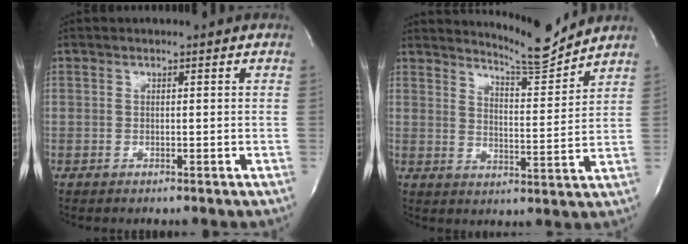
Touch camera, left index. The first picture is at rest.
{"total": 7.5, "force": [7.4, -0.7, 0.7], "torque": [-0.023, -0.031, 0.116]}